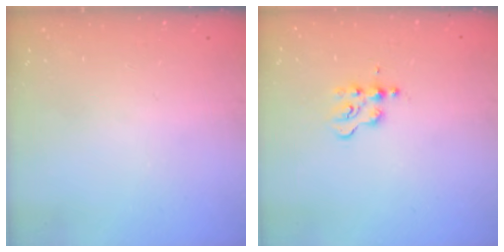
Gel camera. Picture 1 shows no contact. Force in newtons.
{"total": 2.7, "press": 2.7, "slide": 0.3}